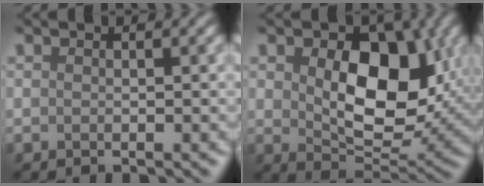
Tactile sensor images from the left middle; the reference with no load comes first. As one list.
[{"total": 7.4, "force": [1.1, 4.3, 5.9], "torque": [-0.124, -0.001, 0.042]}]